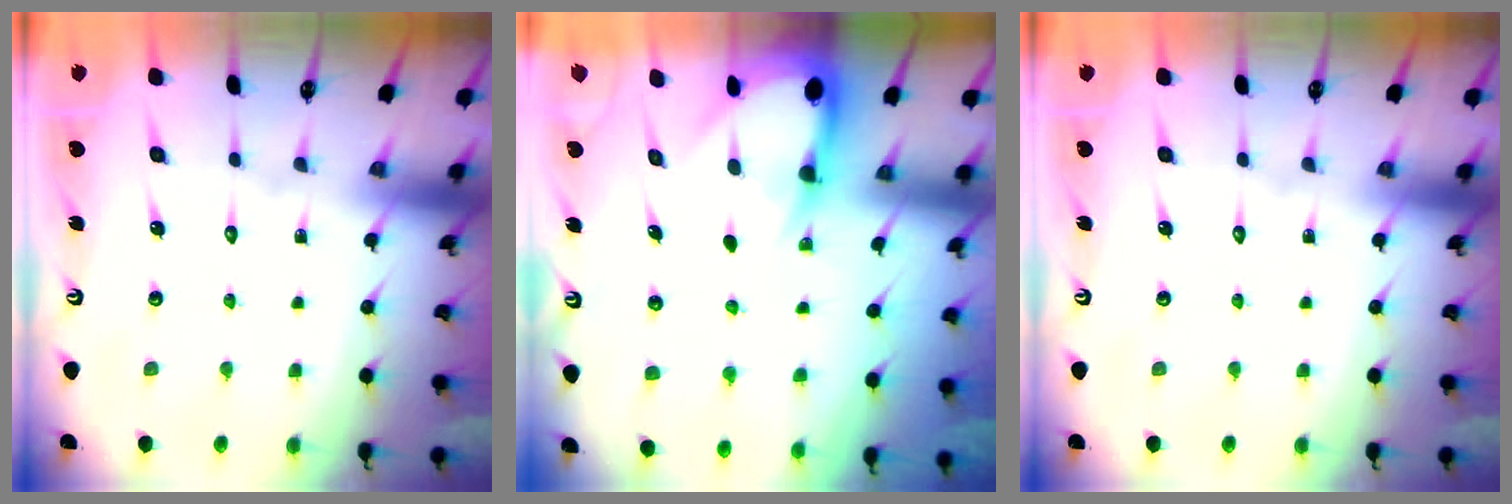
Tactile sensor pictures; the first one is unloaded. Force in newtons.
{"total": 4.9, "press": 4.9, "slide": 0.6}
{"total": 0.0}